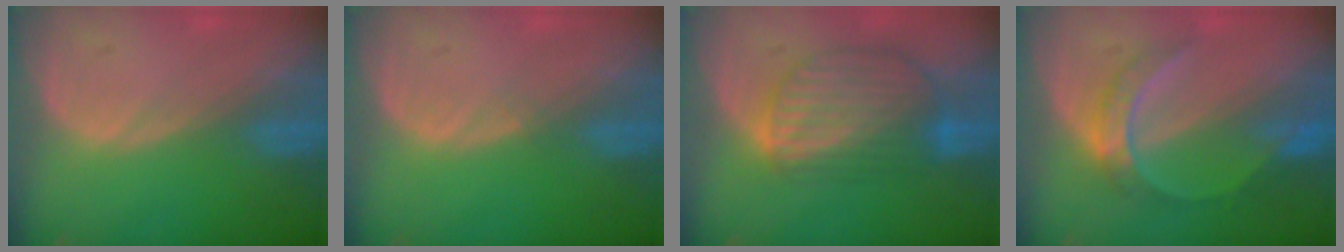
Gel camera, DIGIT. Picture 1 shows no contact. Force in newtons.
{"total": 0.5, "press": 0.5, "slide": 0.1}
{"total": 9.0, "press": 7.8, "slide": 4.5}
{"total": 6.1, "press": 5.8, "slide": 1.8}